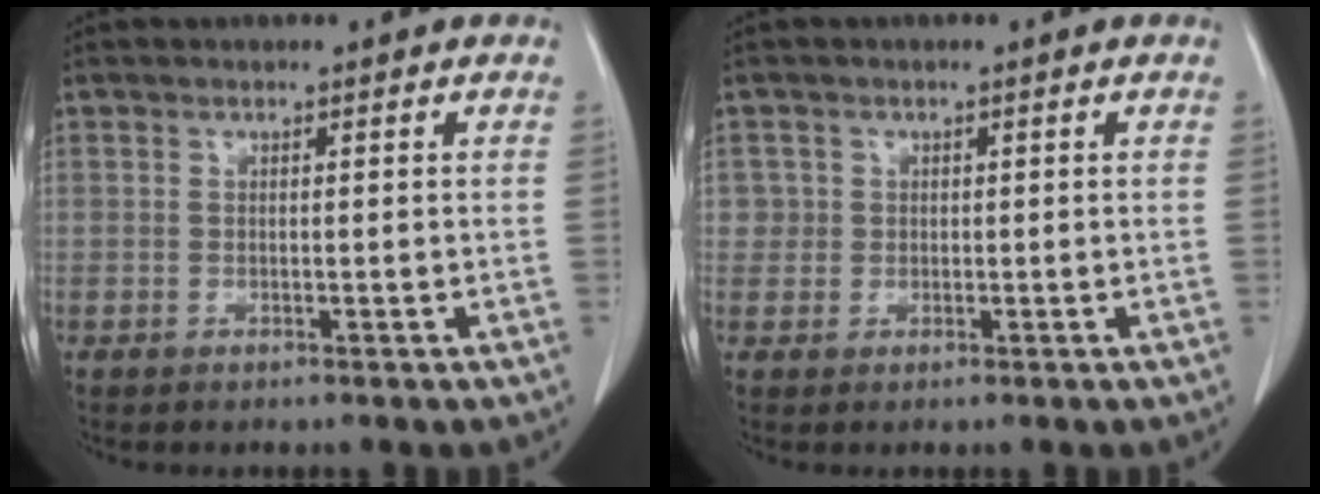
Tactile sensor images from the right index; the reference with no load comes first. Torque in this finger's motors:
{"motor_torque": [0.04, 0.00, 0.10, 0.00]}